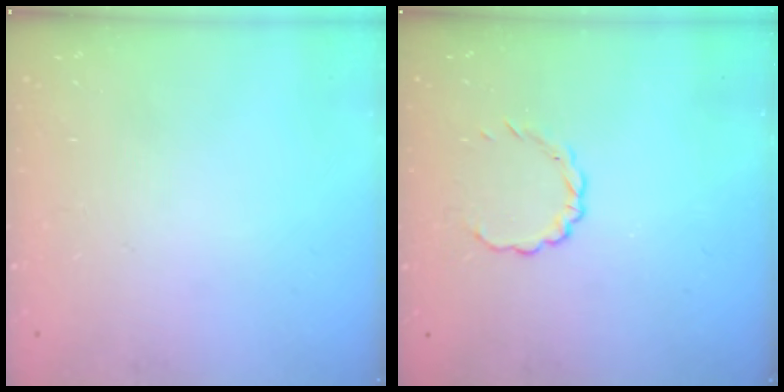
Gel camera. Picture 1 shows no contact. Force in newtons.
{"total": 2.8, "press": 2.6, "slide": 1.1}